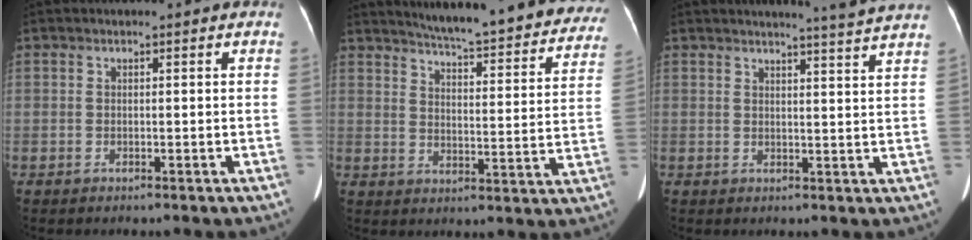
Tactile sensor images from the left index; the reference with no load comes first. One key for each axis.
{"total": 26.0, "fx": 23.7, "fy": 3.3, "fz": 10.2, "tx": -0.136, "ty": -0.069, "tz": 0.279}
{"total": 7.1, "fx": 6.6, "fy": -1.7, "fz": 2.1, "tx": -0.034, "ty": -0.023, "tz": 0.068}